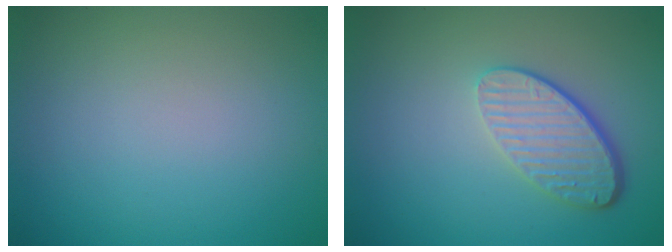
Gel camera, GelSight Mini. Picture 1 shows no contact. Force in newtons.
{"total": 4.6, "press": 3.4, "slide": 3.1}